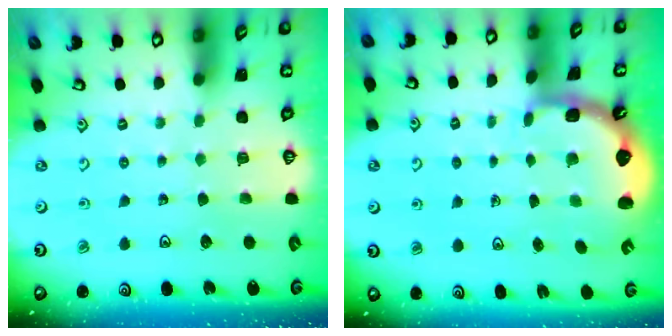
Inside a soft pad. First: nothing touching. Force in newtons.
{"total": 2.4, "press": 1.7, "slide": 1.8}